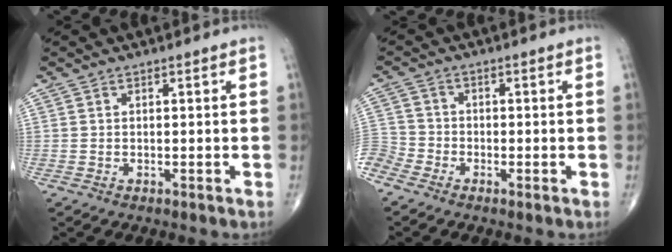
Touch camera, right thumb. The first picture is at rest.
{"total": 4.9, "force": [-3.6, 3.1, 1.3], "torque": [-0.036, 0.007, -0.083]}